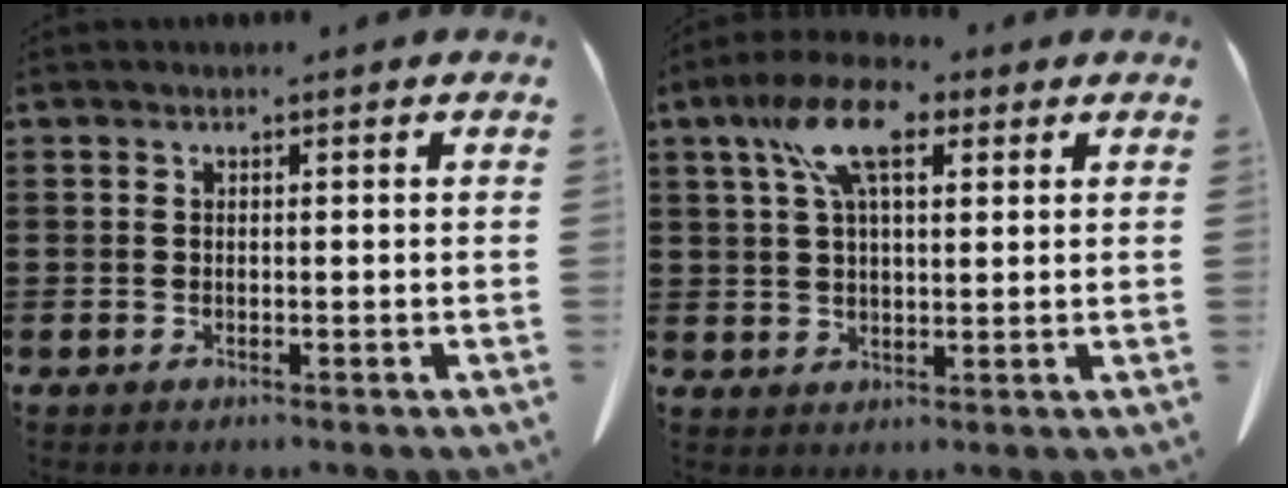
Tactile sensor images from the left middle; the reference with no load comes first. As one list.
[{"total": 9.9, "force": [4.9, 4.3, 7.5], "torque": [-0.159, 0.014, 0.087]}]